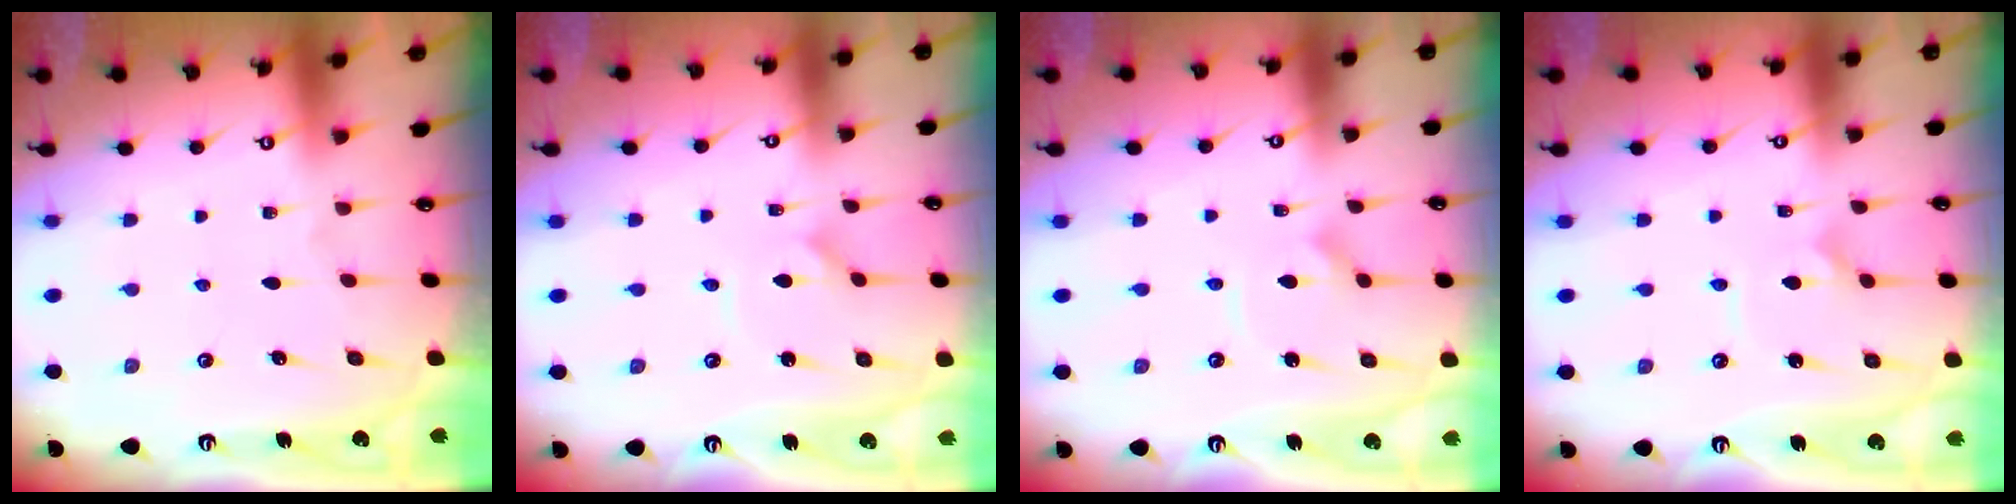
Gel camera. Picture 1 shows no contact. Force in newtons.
{"total": 1.0, "press": 1.0, "slide": 0.2}
{"total": 2.8, "press": 2.8, "slide": 0.3}
{"total": 2.3, "press": 2.3, "slide": 0.1}